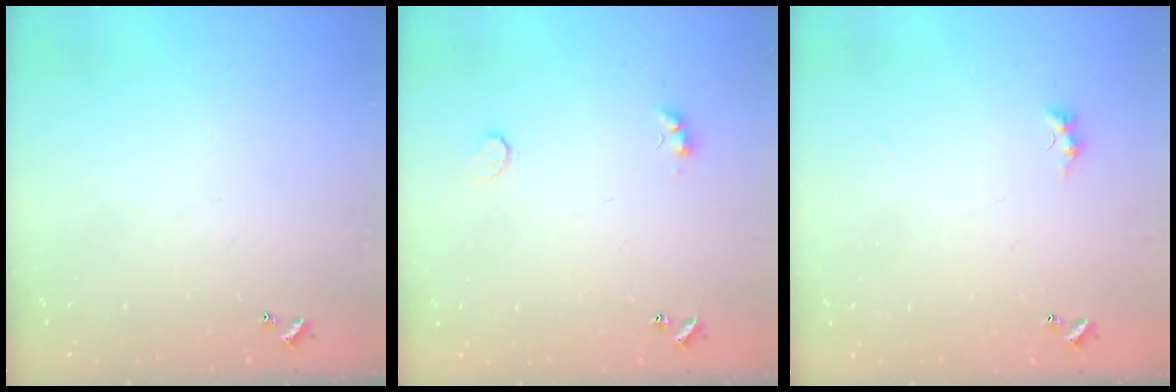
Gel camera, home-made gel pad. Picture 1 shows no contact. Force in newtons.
{"total": 5.0, "press": 4.9, "slide": 1.0}
{"total": 0.9, "press": 0.7, "slide": 0.5}